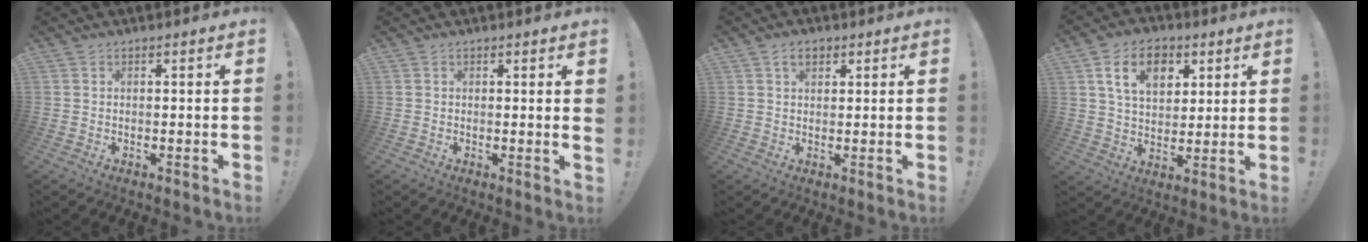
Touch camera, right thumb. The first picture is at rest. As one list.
[{"total": 1.4, "force": [0.8, -0.3, 1.1], "torque": [-0.011, -0.006, 0.011]}, {"total": 3.8, "force": [2.0, 2.4, 2.2], "torque": [-0.031, 0.000, 0.035]}, {"total": 13.1, "force": [5.6, 8.9, 7.8], "torque": [-0.130, -0.005, 0.107]}]